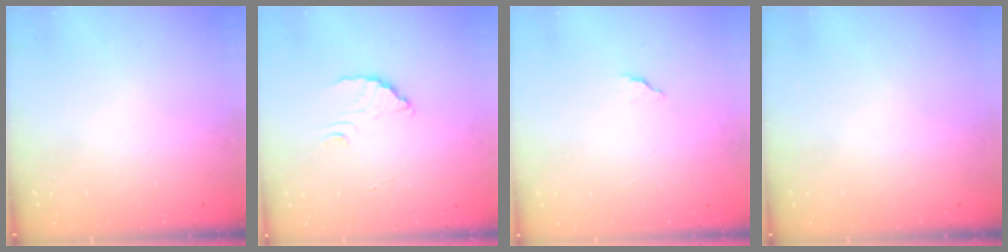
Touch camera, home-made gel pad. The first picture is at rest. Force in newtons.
{"total": 2.4, "press": 2.4, "slide": 0.1}
{"total": 2.0, "press": 2.0, "slide": 0.1}
{"total": 0.0}